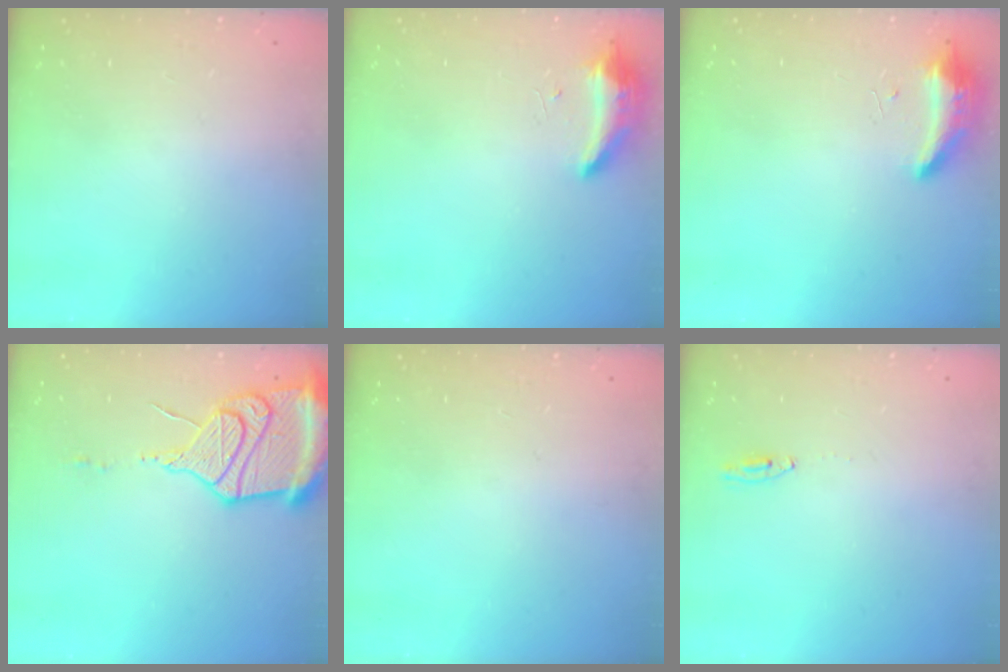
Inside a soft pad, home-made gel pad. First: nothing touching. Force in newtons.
{"total": 8.0, "press": 8.0, "slide": 0.4}
{"total": 12.5, "press": 9.4, "slide": 8.2}
{"total": 17.6, "press": 17.4, "slide": 2.2}
{"total": 0.0}
{"total": 2.4, "press": 2.4, "slide": 0.2}